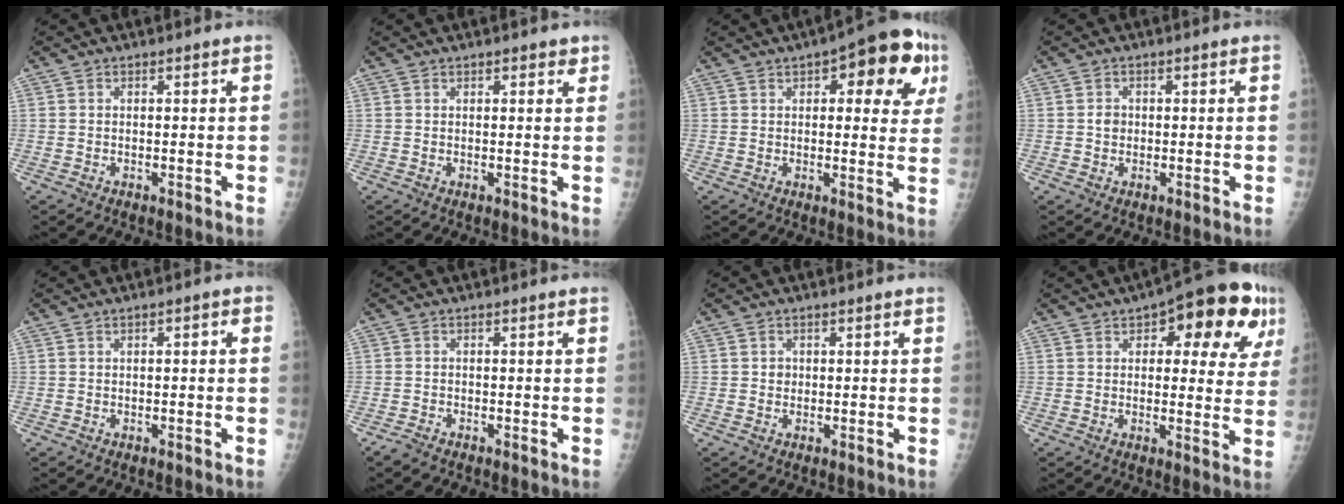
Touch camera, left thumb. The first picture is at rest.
{"total": 2.0, "force": [1.3, 0.9, 1.3], "torque": [-0.008, -0.004, 0.015]}
{"total": 14.9, "force": [6.0, 6.3, 12.1], "torque": [-0.101, 0.002, 0.064]}
{"total": 1.5, "force": [-0.1, 1.4, 0.6], "torque": [-0.003, 0.003, -0.002]}
{"total": 1.8, "force": [0.1, 0.7, 1.6], "torque": [-0.019, 0.010, -0.003]}
{"total": 1.5, "force": [-1.4, 0.3, 0.4], "torque": [-0.018, -0.001, -0.028]}
{"total": 0.9, "force": [0.0, 0.9, 0.1], "torque": [0.005, 0.002, 0.000]}
{"total": 16.9, "force": [7.1, 7.3, 13.5], "torque": [-0.128, 0.002, 0.082]}